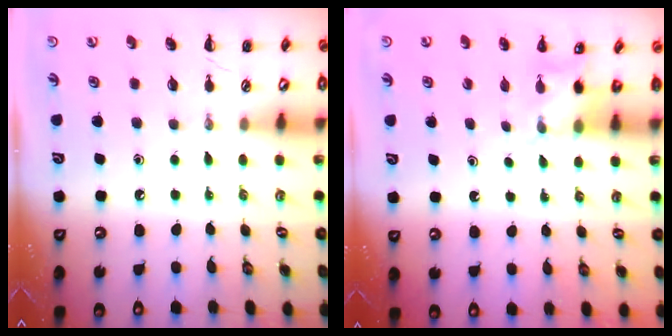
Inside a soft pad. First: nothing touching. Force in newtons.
{"total": 3.7, "press": 3.6, "slide": 1.1}